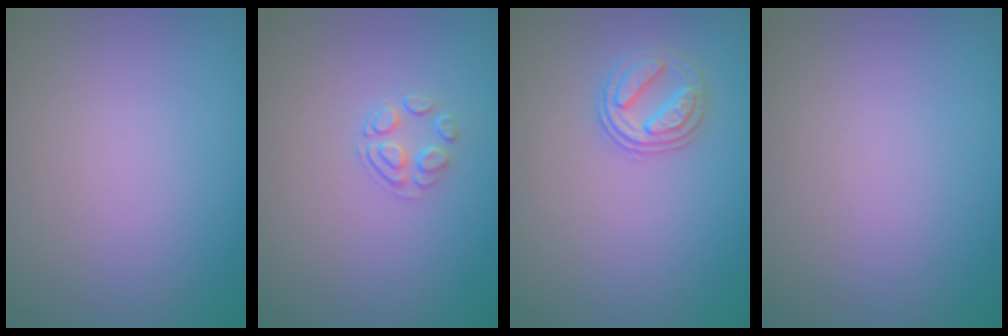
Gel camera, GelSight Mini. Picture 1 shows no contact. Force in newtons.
{"total": 1.7, "press": 1.0, "slide": 1.4}
{"total": 2.6, "press": 2.5, "slide": 0.7}
{"total": 0.0}